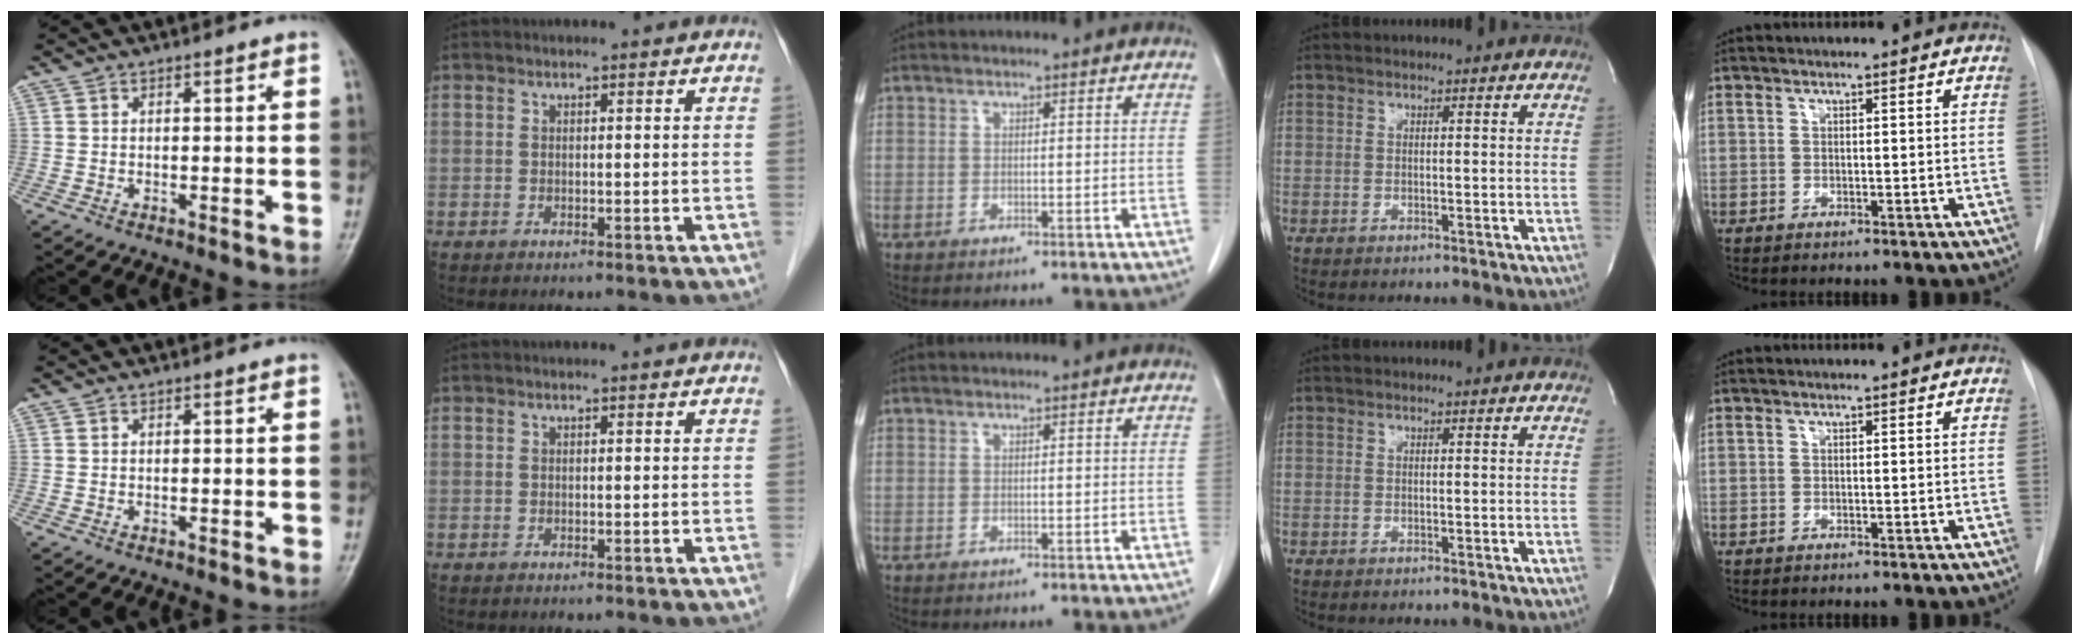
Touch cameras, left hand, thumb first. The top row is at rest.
{}